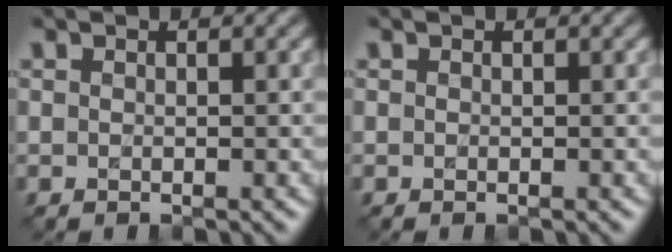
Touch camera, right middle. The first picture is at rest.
{"total": 0.0}